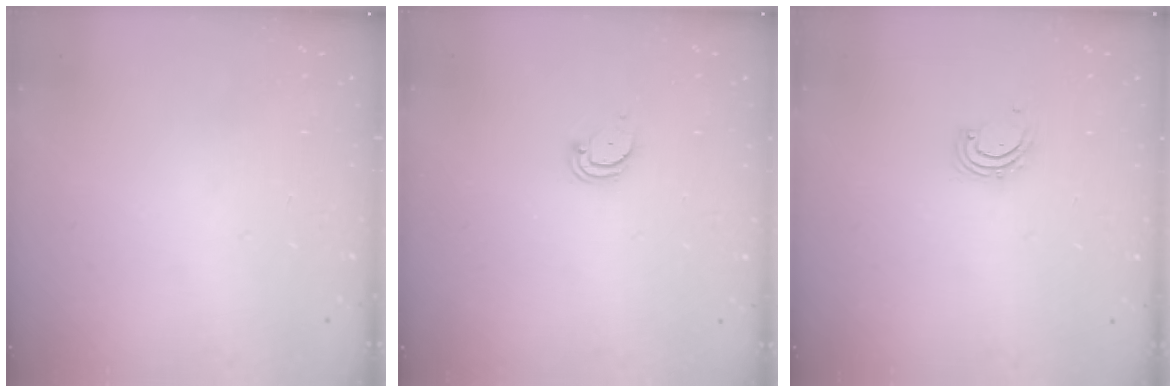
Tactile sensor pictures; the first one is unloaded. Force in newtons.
{"total": 2.1, "press": 2.1, "slide": 0.2}
{"total": 2.9, "press": 2.9, "slide": 0.4}